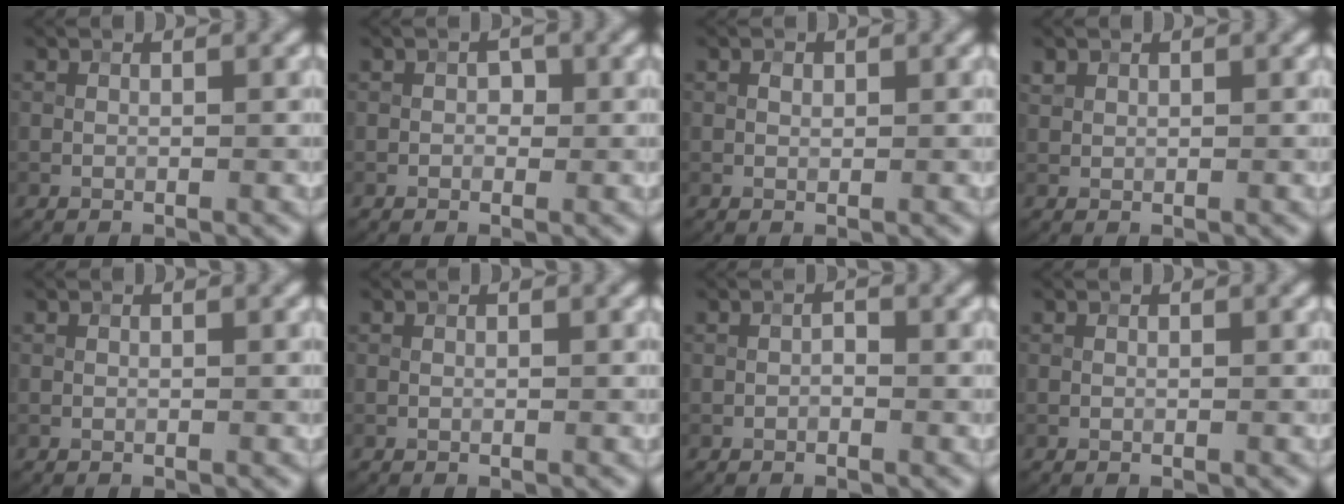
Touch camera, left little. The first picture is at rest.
{"total": 1.0, "force": [0.0, 0.8, 0.5], "torque": [-0.003, -0.003, -0.003]}
{"total": 0.6, "force": [0.2, 0.4, 0.4], "torque": [-0.003, 0.000, 0.002]}
{"total": 0.8, "force": [0.5, 0.6, 0.1], "torque": [-0.003, 0.000, 0.013]}
{"total": 0.0}
{"total": 0.0}
{"total": 0.7, "force": [-0.3, 0.4, 0.4], "torque": [-0.004, 0.002, -0.005]}
{"total": 0.0}